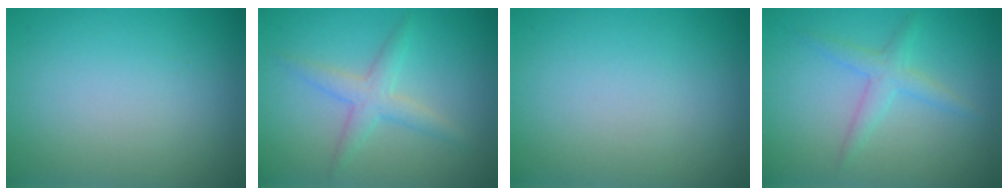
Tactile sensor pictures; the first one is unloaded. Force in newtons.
{"total": 2.4, "press": 2.4, "slide": 0.1}
{"total": 0.0}
{"total": 2.1, "press": 2.1, "slide": 0.1}